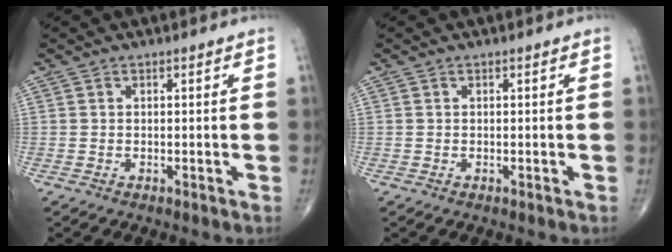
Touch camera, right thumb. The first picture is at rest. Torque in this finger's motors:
{"motor_torque": [0.01, 0.00, -0.03, 0.03, 0.00]}